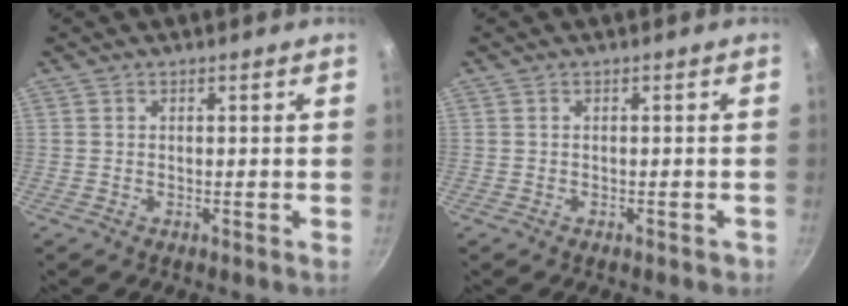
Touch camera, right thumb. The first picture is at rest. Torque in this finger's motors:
{"motor_torque": [-0.16, 0.05, -0.18, 0.03, -0.01]}